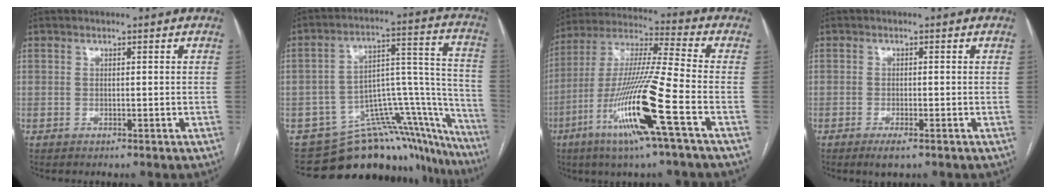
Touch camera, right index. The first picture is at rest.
{"total": 23.4, "force": [-20.2, 8.9, 8.0], "torque": [-0.031, 0.072, -0.265]}
{"total": 17.5, "force": [-7.1, -0.8, 16.0], "torque": [-0.330, -0.020, -0.137]}
{"total": 2.5, "force": [-1.6, 0.4, 1.9], "torque": [-0.035, -0.004, -0.023]}